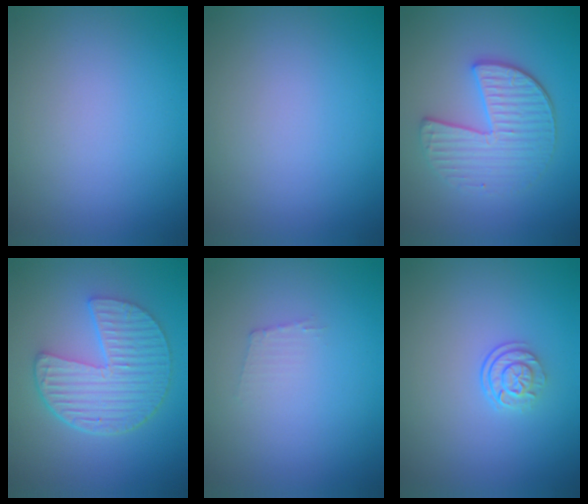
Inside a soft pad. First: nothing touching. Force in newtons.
{"total": 0.0}
{"total": 4.1, "press": 3.6, "slide": 1.8}
{"total": 6.6, "press": 4.8, "slide": 4.5}
{"total": 1.1, "press": 1.0, "slide": 0.2}
{"total": 2.4, "press": 1.7, "slide": 1.6}